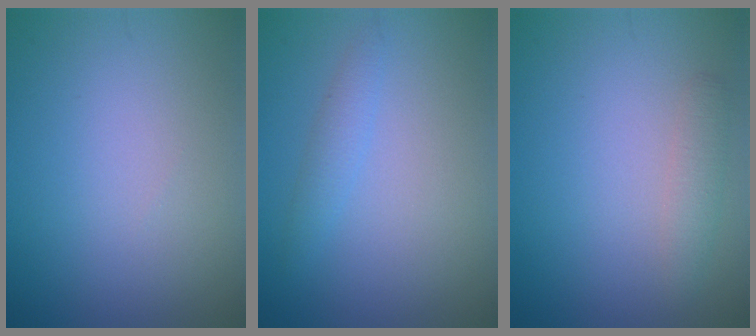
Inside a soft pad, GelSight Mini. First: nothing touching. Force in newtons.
{"total": 1.5, "press": 1.5, "slide": 0.1}
{"total": 1.5, "press": 1.5, "slide": 0.0}